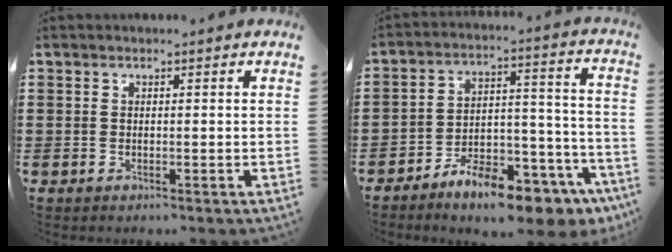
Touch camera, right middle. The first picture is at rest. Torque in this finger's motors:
{"motor_torque": [2.14, 0.00, 0.87, 0.21]}